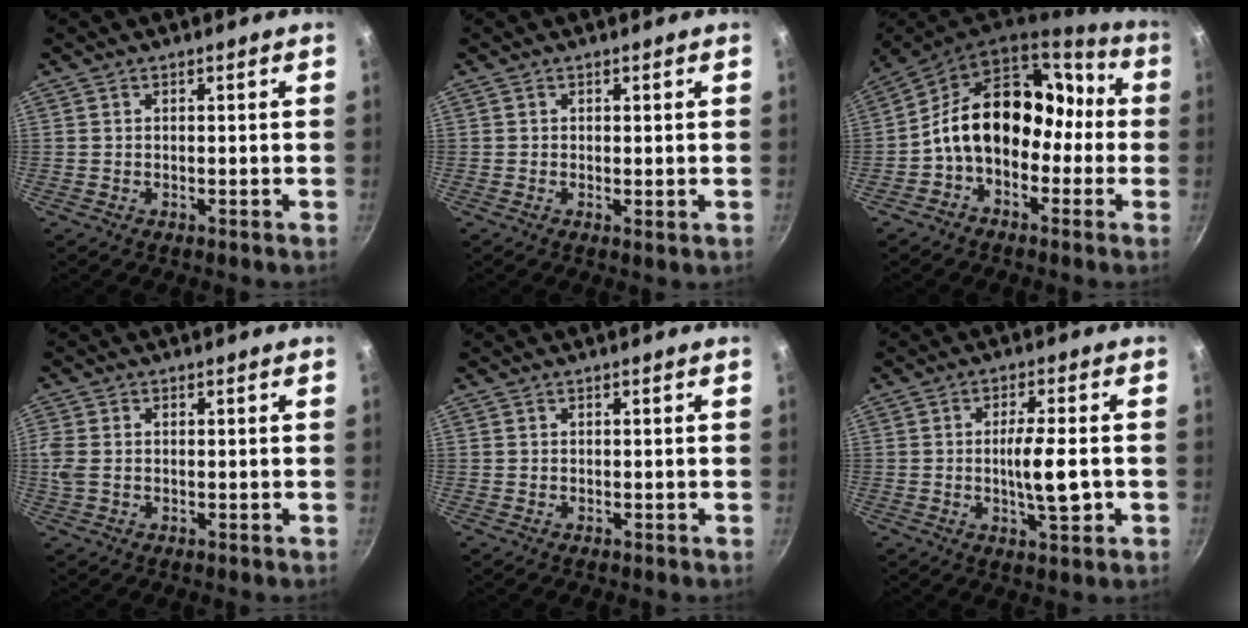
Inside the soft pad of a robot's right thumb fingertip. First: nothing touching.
{"total": 0.7, "force": [0.2, 0.3, 0.6], "torque": [-0.011, -0.007, -0.001]}
{"total": 17.6, "force": [-1.7, 12.8, 11.9], "torque": [-0.137, 0.071, -0.043]}
{"total": 3.7, "force": [0.2, 2.5, 2.7], "torque": [-0.065, 0.004, 0.000]}
{"total": 0.0}
{"total": 7.8, "force": [-1.1, 2.0, 7.4], "torque": [-0.121, 0.003, -0.020]}